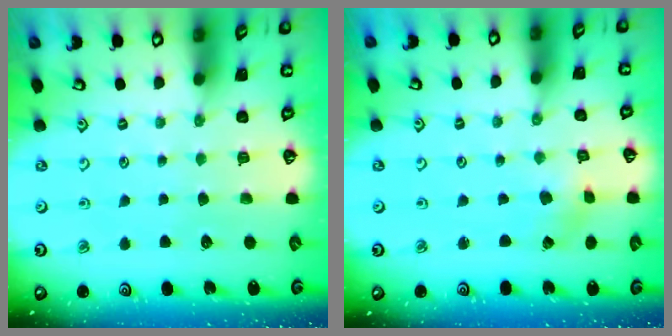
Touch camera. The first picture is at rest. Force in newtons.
{"total": 0.5, "press": 0.5, "slide": 0.2}